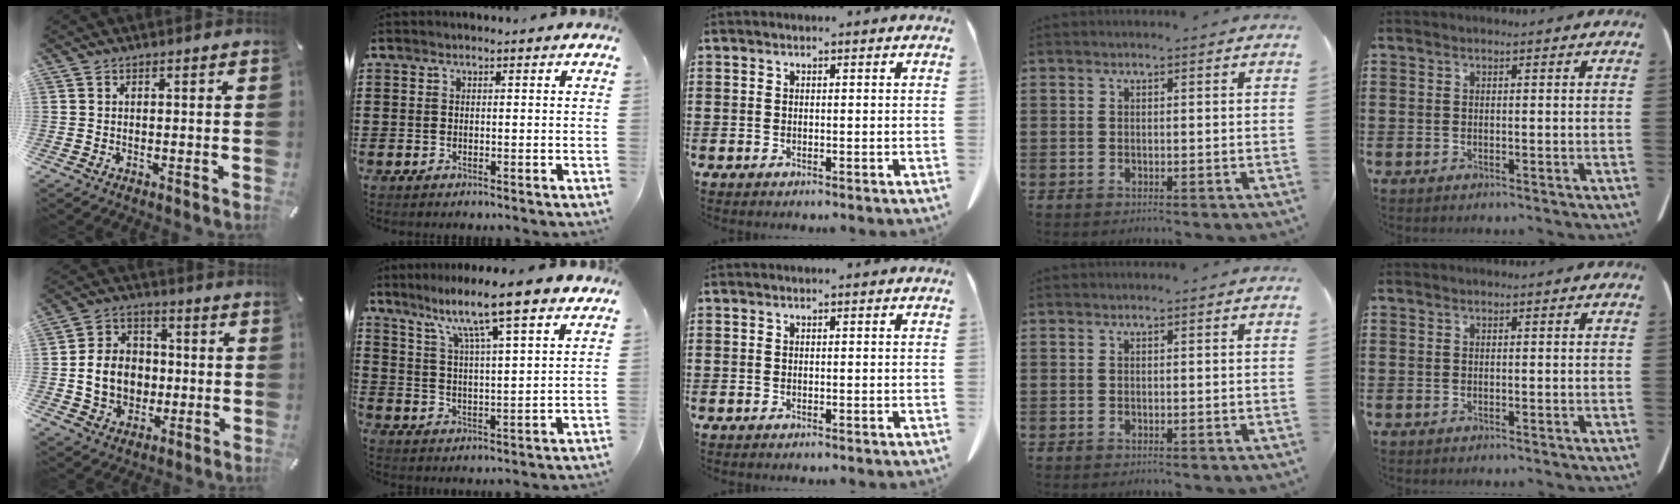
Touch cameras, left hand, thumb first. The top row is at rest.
{"thumb": {"total": 10.8, "force": [-1.2, 9.5, 5.0], "torque": [-0.112, 0.020, -0.017]}, "index": {"total": 9.0, "force": [7.2, 0.0, 5.4], "torque": [-0.113, -0.042, 0.114]}}